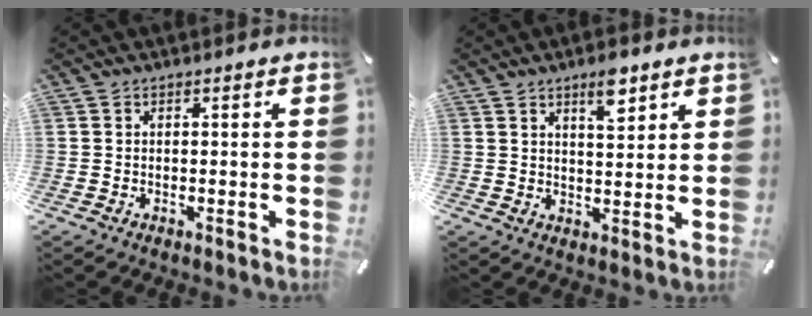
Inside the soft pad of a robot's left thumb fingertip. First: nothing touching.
{"total": 6.4, "force": [4.3, 2.4, 4.1], "torque": [-0.057, -0.020, 0.069]}